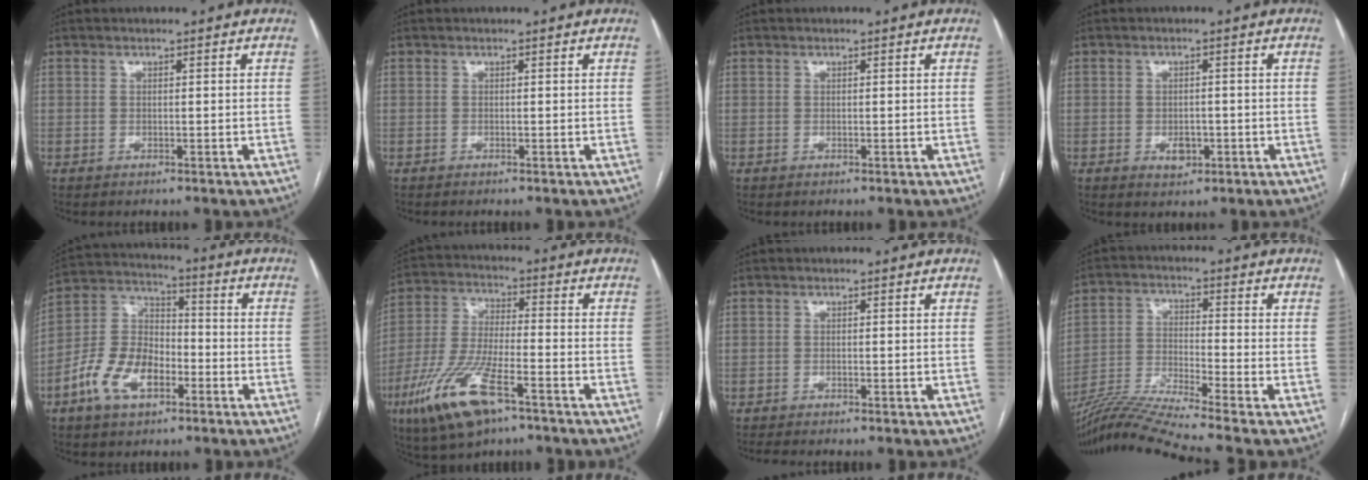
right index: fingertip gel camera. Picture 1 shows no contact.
{"total": 0.0}
{"total": 0.0}
{"total": 2.9, "force": [-1.0, 1.9, 1.9], "torque": [-0.026, 0.002, -0.007]}
{"total": 11.9, "force": [-5.3, 6.6, 8.4], "torque": [-0.182, 0.020, -0.097]}
{"total": 14.3, "force": [-7.7, 4.0, 11.3], "torque": [-0.242, -0.017, -0.137]}
{"total": 1.6, "force": [-1.4, -0.2, 0.6], "torque": [-0.008, -0.002, -0.024]}
{"total": 12.4, "force": [-10.8, -2.8, 5.5], "torque": [-0.102, -0.014, -0.195]}